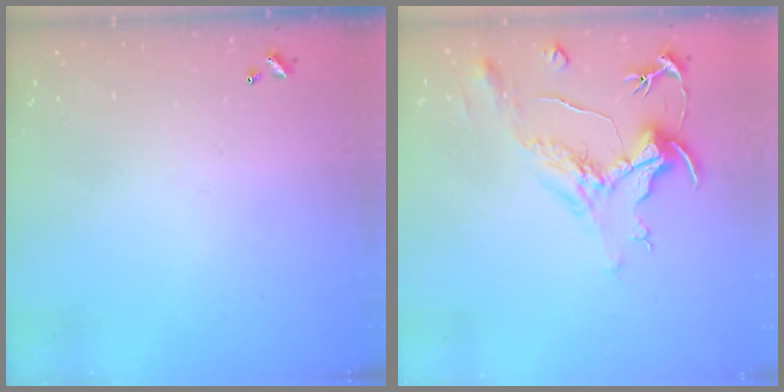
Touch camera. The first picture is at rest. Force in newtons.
{"total": 2.1, "press": 1.7, "slide": 1.3}